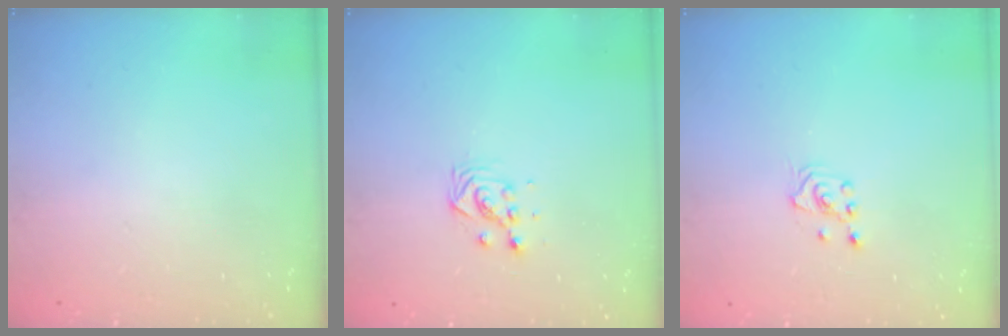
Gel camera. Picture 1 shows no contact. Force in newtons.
{"total": 3.2, "press": 3.2, "slide": 0.5}
{"total": 2.1, "press": 2.1, "slide": 0.1}